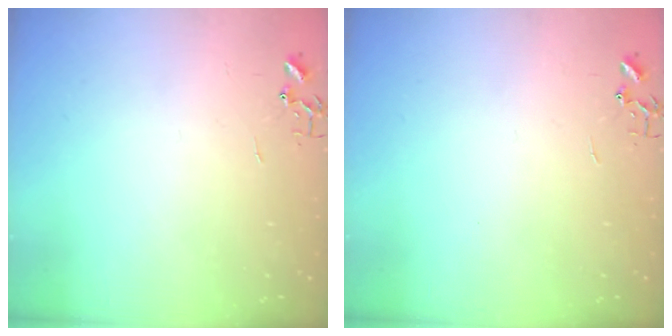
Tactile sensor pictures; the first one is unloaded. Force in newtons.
{"total": 0.0}